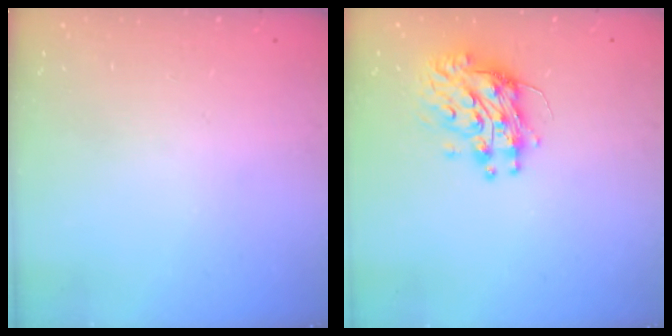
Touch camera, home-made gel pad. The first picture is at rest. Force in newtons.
{"total": 10.1, "press": 10.1, "slide": 1.0}